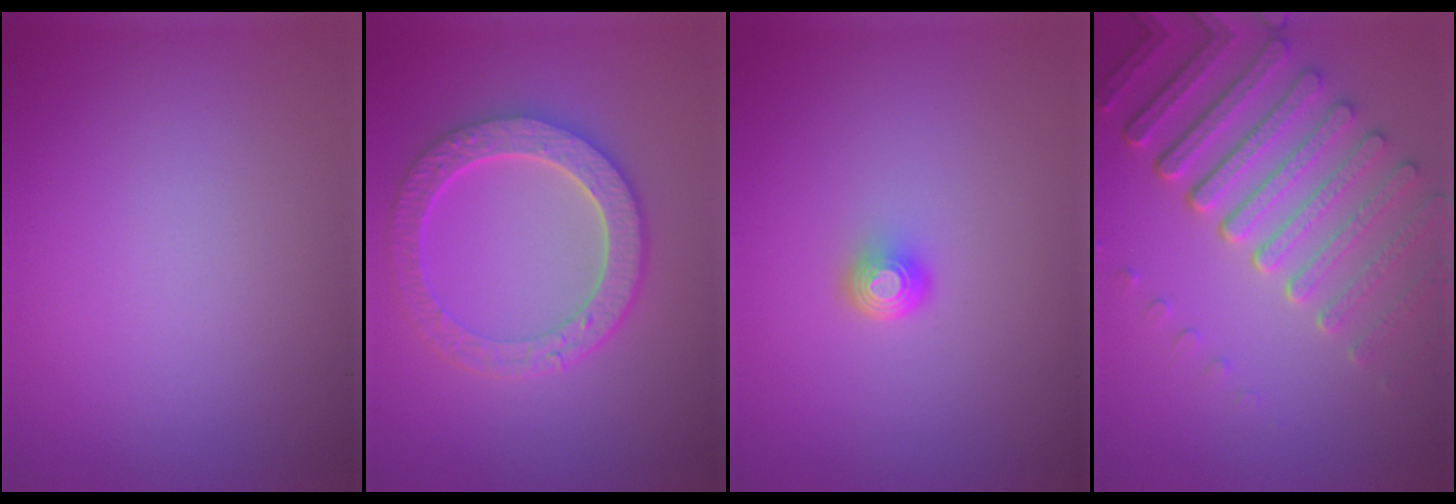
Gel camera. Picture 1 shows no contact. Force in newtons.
{"total": 5.6, "press": 4.7, "slide": 3.1}
{"total": 1.6, "press": 1.1, "slide": 1.1}
{"total": 7.6, "press": 5.7, "slide": 5.0}